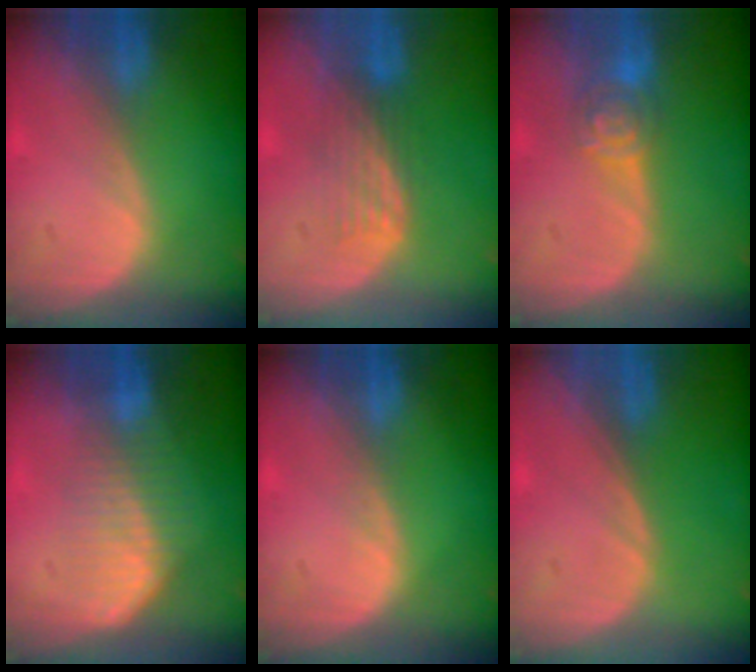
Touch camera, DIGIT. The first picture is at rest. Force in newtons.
{"total": 4.4, "press": 3.7, "slide": 2.4}
{"total": 4.6, "press": 4.2, "slide": 1.9}
{"total": 6.8, "press": 6.1, "slide": 3.1}
{"total": 0.6, "press": 0.6, "slide": 0.1}
{"total": 0.0}